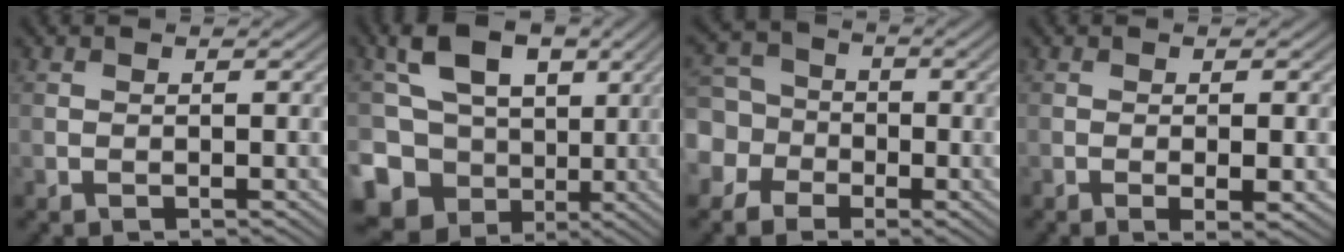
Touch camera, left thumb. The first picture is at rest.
{"total": 10.4, "force": [1.0, 8.3, 6.1], "torque": [-0.119, -0.009, 0.009]}
{"total": 7.6, "force": [-1.6, 7.0, 2.7], "torque": [-0.078, 0.000, -0.060]}
{"total": 2.3, "force": [-0.6, 0.4, 2.2], "torque": [-0.038, -0.001, -0.008]}